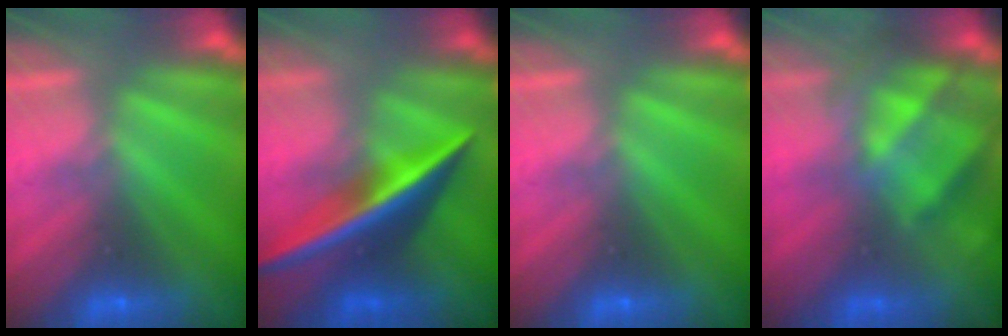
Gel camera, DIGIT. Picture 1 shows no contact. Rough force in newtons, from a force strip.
{"total": 2.7}
{"total": 0.0}
{"total": 4.8}